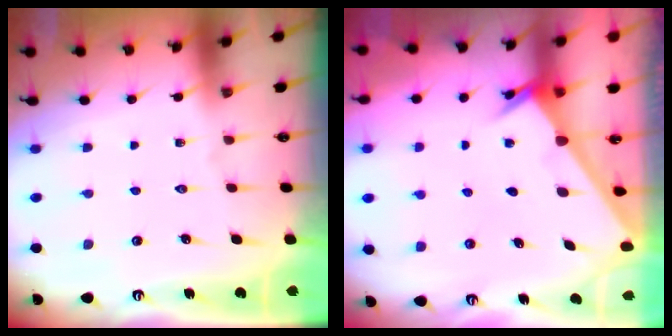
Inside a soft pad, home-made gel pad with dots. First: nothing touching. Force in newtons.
{"total": 2.5, "press": 2.5, "slide": 0.2}